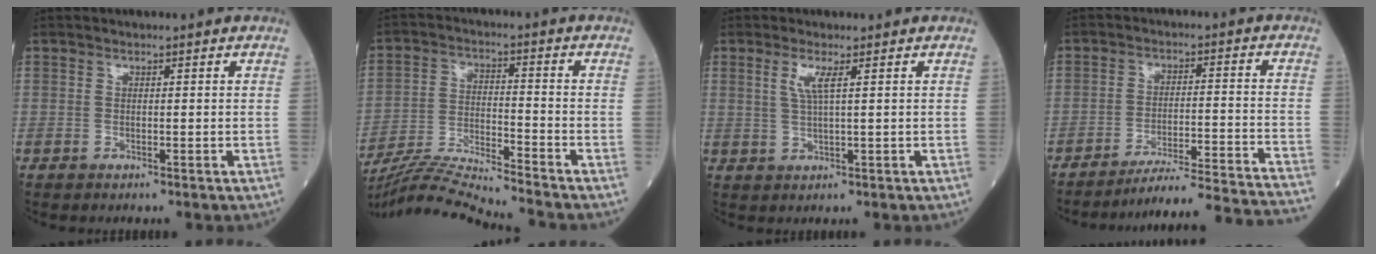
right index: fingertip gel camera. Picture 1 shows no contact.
{"total": 13.0, "force": [-12.3, -2.1, 3.5], "torque": [-0.059, -0.005, -0.218]}
{"total": 2.8, "force": [1.1, -0.1, 2.6], "torque": [-0.061, -0.002, 0.022]}
{"total": 21.1, "force": [-20.0, -2.3, 6.4], "torque": [-0.044, -0.025, -0.272]}